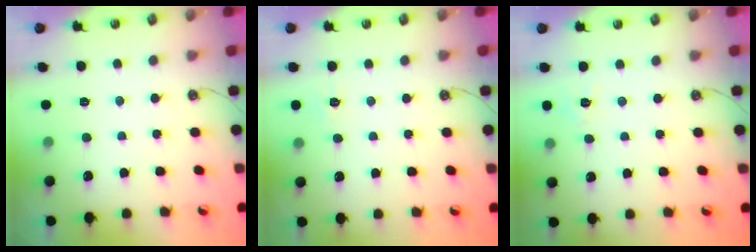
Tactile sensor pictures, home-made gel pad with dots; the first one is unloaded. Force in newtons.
{"total": 5.9, "press": 5.9, "slide": 0.7}
{"total": 6.4, "press": 6.3, "slide": 0.7}